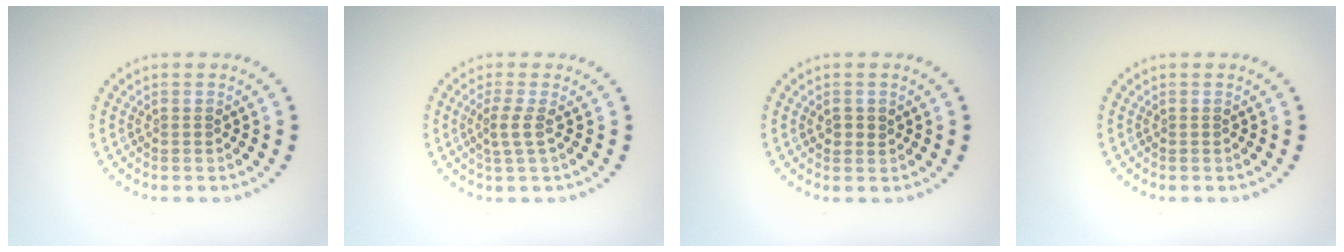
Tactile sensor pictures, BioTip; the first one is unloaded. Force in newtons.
{"total": 1.8, "press": 1.3, "slide": 1.2}
{"total": 1.2, "press": 1.1, "slide": 0.5}
{"total": 0.0}